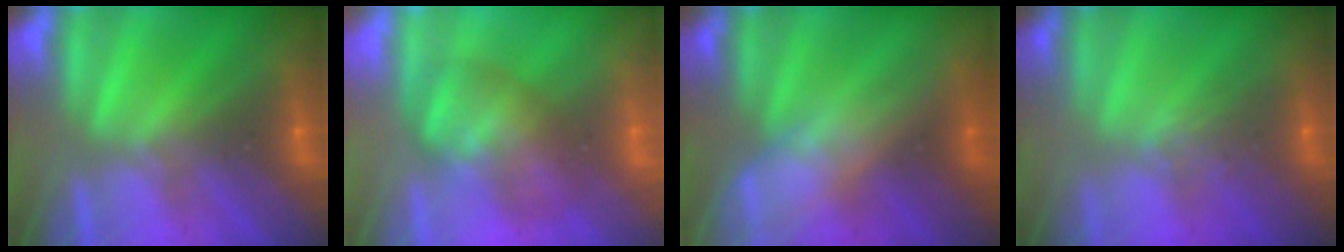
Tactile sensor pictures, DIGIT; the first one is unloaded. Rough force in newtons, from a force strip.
{"total": 3.5}
{"total": 2.9}
{"total": 2.9}